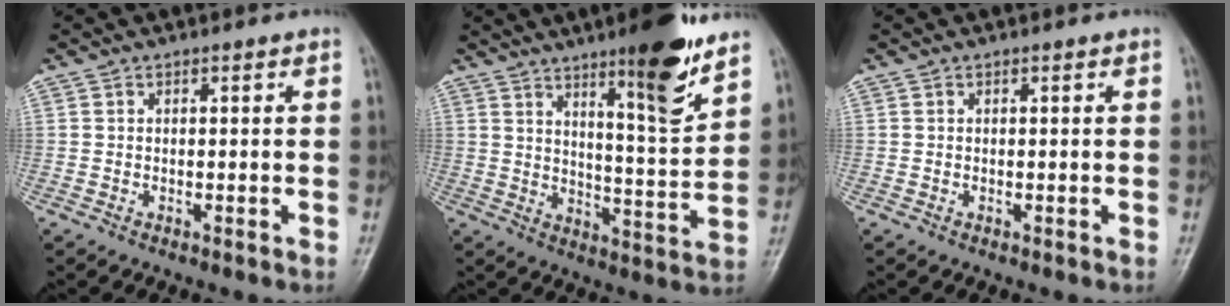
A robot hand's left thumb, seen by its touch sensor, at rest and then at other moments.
{"total": 13.4, "force": [9.0, 2.0, 9.8], "torque": [-0.127, -0.066, 0.139]}
{"total": 0.0}